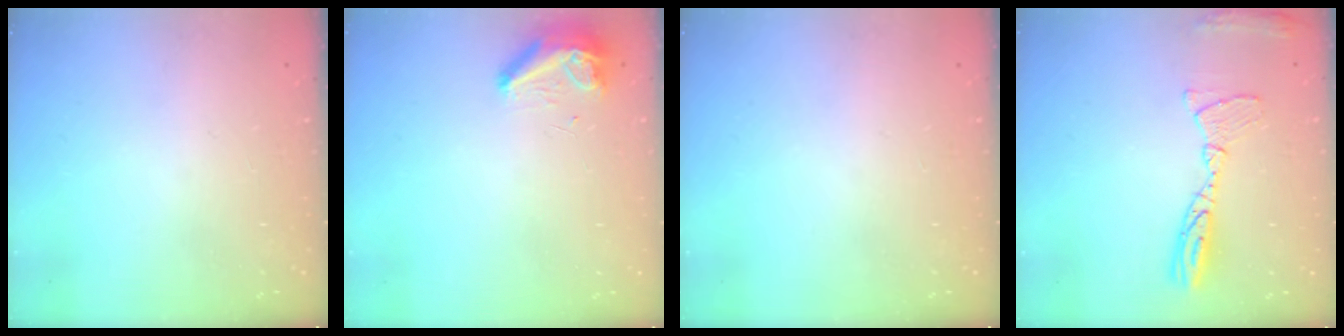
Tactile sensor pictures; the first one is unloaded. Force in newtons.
{"total": 13.1, "press": 10.6, "slide": 7.7}
{"total": 0.0}
{"total": 11.3, "press": 11.3, "slide": 1.0}